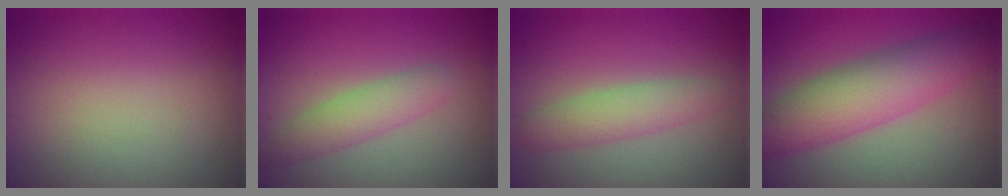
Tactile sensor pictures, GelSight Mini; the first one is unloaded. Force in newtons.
{"total": 2.9, "press": 2.9, "slide": 0.1}
{"total": 3.0, "press": 3.0, "slide": 0.1}
{"total": 6.7, "press": 6.7, "slide": 0.1}